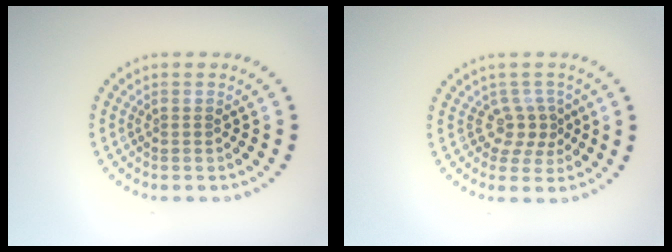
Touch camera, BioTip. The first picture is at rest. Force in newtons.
{"total": 2.4, "press": 1.6, "slide": 1.8}